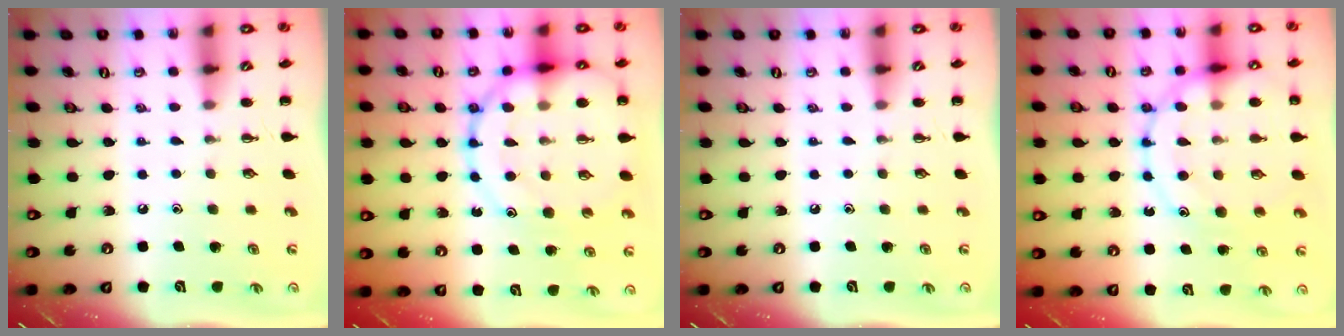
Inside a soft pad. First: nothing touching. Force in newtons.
{"total": 20.7, "press": 20.5, "slide": 2.6}
{"total": 0.0}
{"total": 19.5, "press": 19.3, "slide": 2.5}